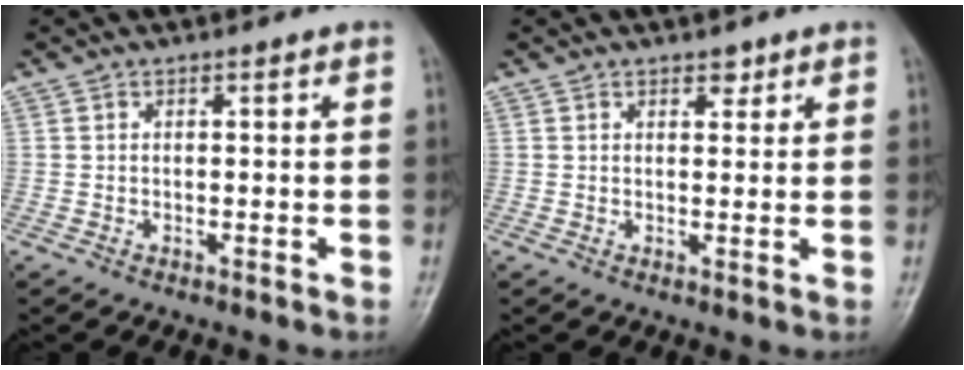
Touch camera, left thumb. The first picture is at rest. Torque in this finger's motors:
{"motor_torque": [-0.27, -0.03, 0.04, 0.10, -0.02]}